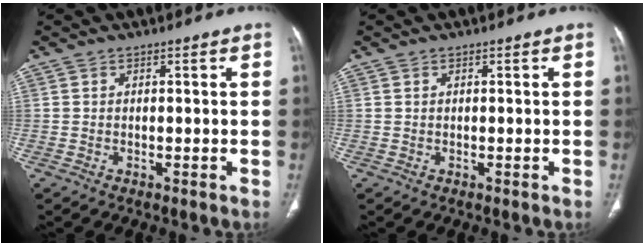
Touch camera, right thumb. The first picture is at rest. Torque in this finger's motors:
{"motor_torque": [-0.10, 0.10, -0.05, -0.04, 0.00]}